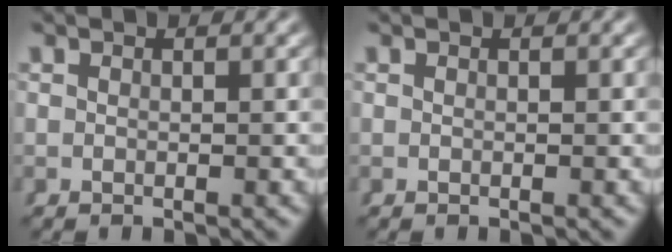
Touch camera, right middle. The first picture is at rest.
{"total": 0.0}